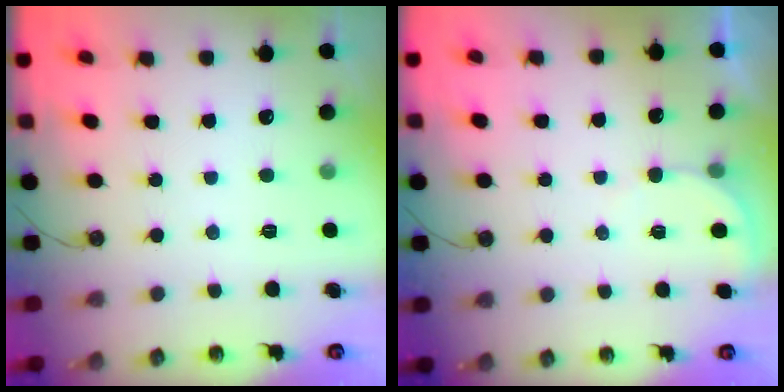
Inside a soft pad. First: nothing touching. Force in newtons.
{"total": 2.6, "press": 2.6, "slide": 0.2}